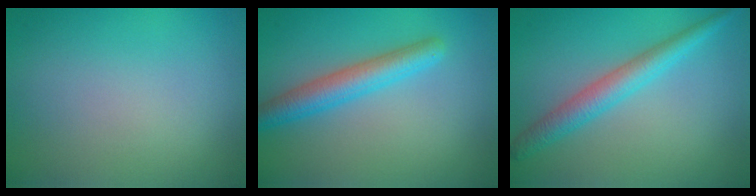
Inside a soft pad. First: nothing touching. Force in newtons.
{"total": 3.7, "press": 3.7, "slide": 0.1}
{"total": 3.4, "press": 3.4, "slide": 0.1}